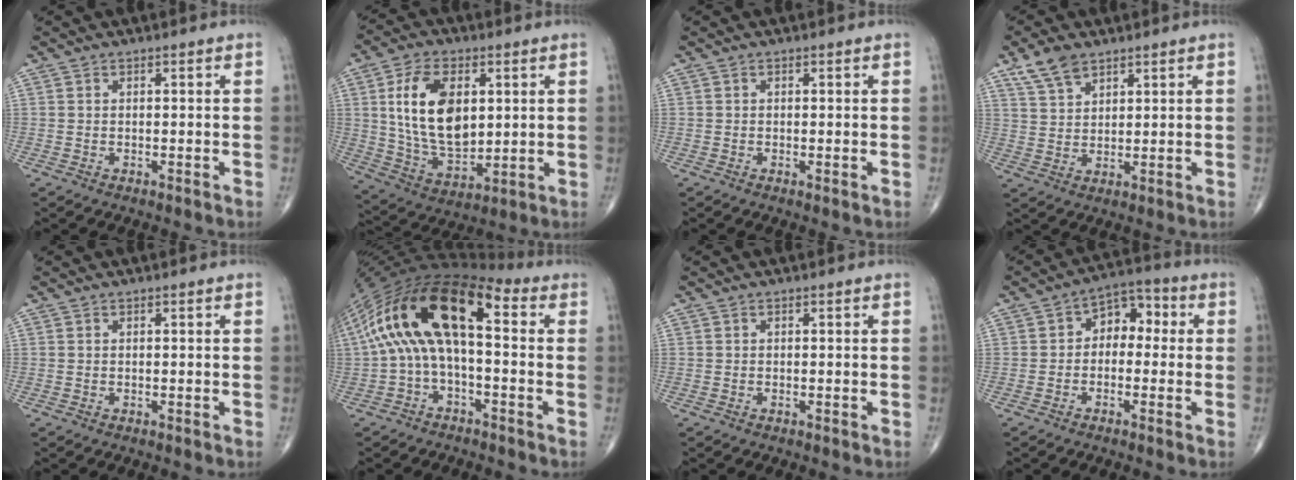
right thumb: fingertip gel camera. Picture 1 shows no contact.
{"total": 16.3, "force": [3.4, 9.5, 12.8], "torque": [-0.217, -0.019, 0.070]}
{"total": 0.6, "force": [-0.1, 0.1, 0.5], "torque": [-0.012, -0.003, -0.003]}
{"total": 6.1, "force": [4.2, 3.2, 3.1], "torque": [-0.048, -0.016, 0.086]}
{"total": 0.0}
{"total": 18.5, "force": [1.1, 8.3, 16.5], "torque": [-0.306, 0.053, 0.004]}
{"total": 0.0}
{"total": 7.1, "force": [0.1, 5.0, 5.0], "torque": [-0.040, 0.031, -0.015]}